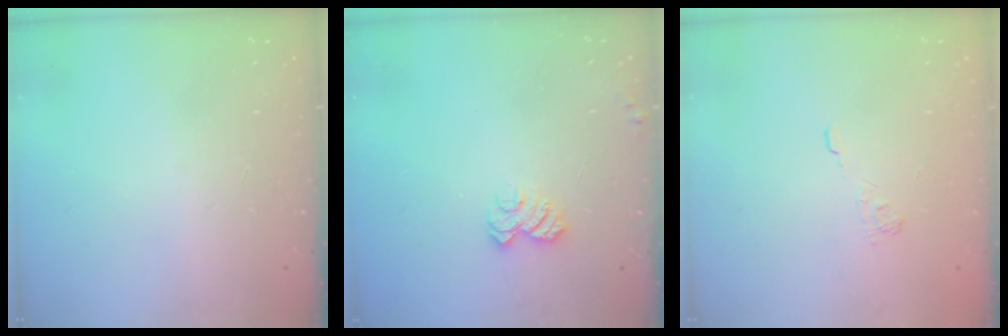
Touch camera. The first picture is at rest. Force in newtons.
{"total": 5.5, "press": 5.4, "slide": 0.5}
{"total": 2.3, "press": 1.8, "slide": 1.3}